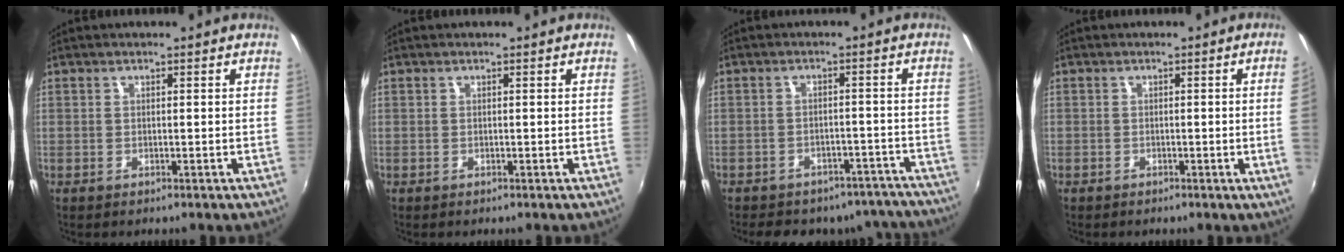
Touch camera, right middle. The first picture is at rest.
{"total": 0.0}
{"total": 17.2, "force": [-15.0, 7.2, 4.5], "torque": [-0.097, 0.027, -0.167]}
{"total": 2.7, "force": [-0.3, -1.5, 2.2], "torque": [-0.036, -0.014, 0.001]}